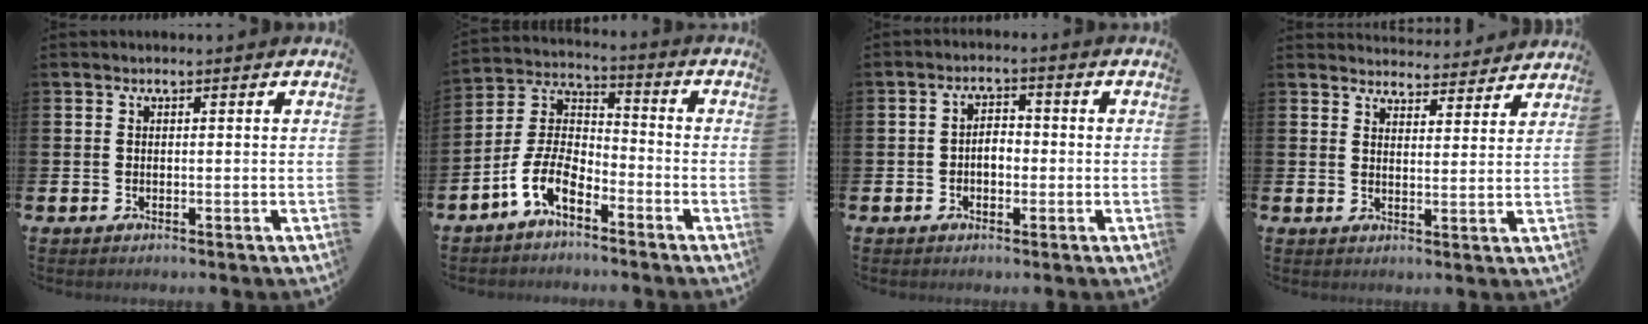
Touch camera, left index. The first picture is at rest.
{"total": 7.4, "force": [-5.2, 3.0, 4.2], "torque": [-0.117, -0.007, -0.109]}
{"total": 2.6, "force": [-0.7, 1.7, 1.9], "torque": [-0.027, 0.004, -0.019]}
{"total": 4.0, "force": [4.0, 0.5, -0.2], "torque": [0.001, -0.031, 0.069]}